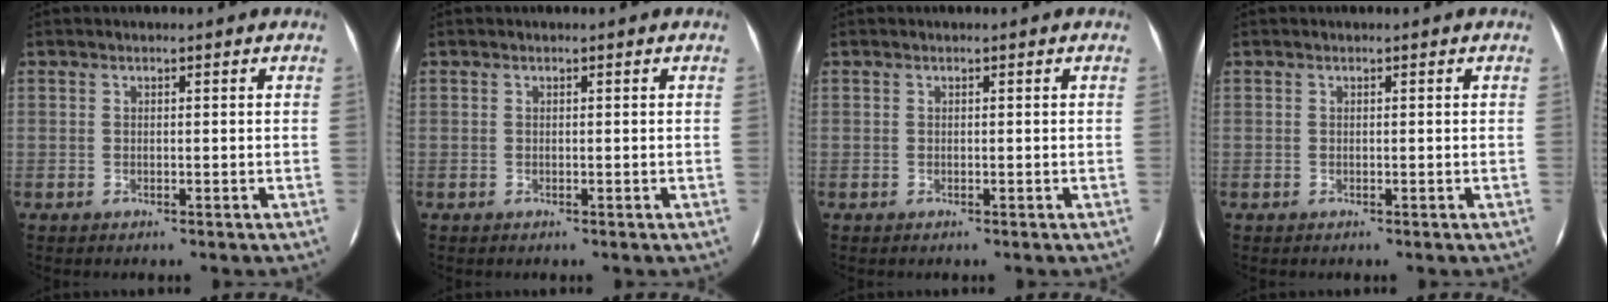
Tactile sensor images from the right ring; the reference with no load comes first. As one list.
[{"total": 0.0}, {"total": 0.0}, {"total": 0.0}]